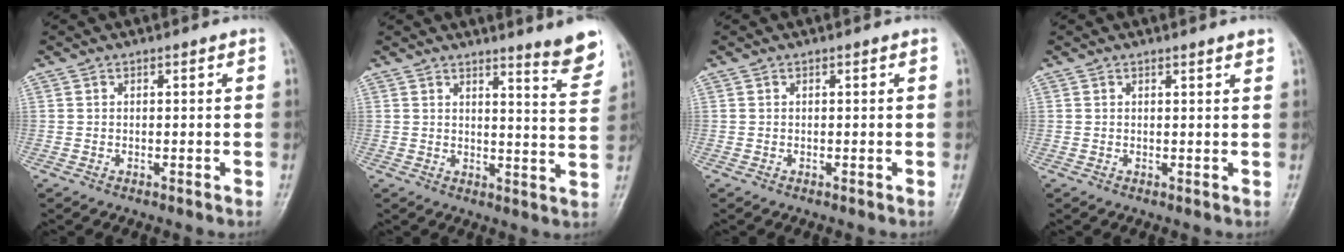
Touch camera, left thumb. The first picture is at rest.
{"total": 7.3, "force": [5.6, 0.3, 4.7], "torque": [-0.053, -0.051, 0.073]}
{"total": 0.0}
{"total": 1.4, "force": [1.2, -0.1, 0.7], "torque": [-0.004, -0.006, 0.016]}